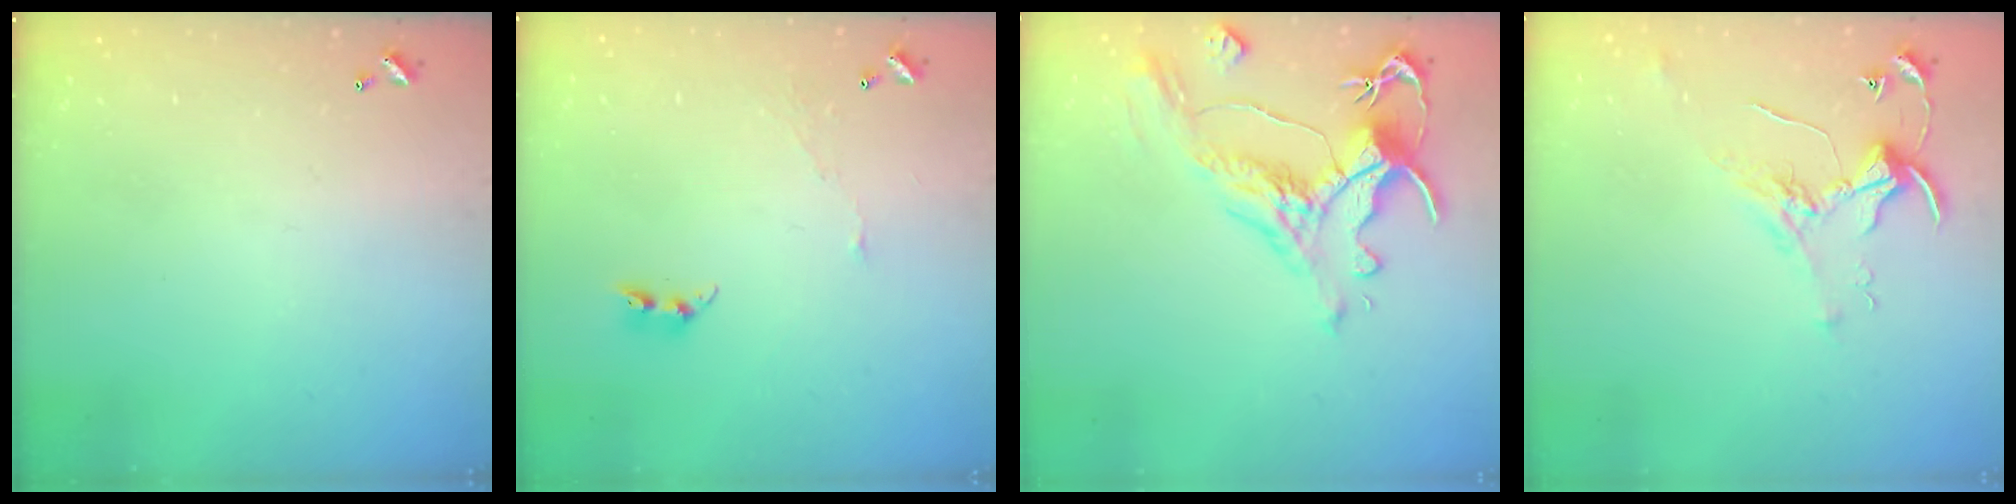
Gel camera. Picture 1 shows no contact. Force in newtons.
{"total": 4.6, "press": 4.6, "slide": 0.5}
{"total": 1.6, "press": 0.7, "slide": 1.4}
{"total": 2.1, "press": 2.1, "slide": 0.1}